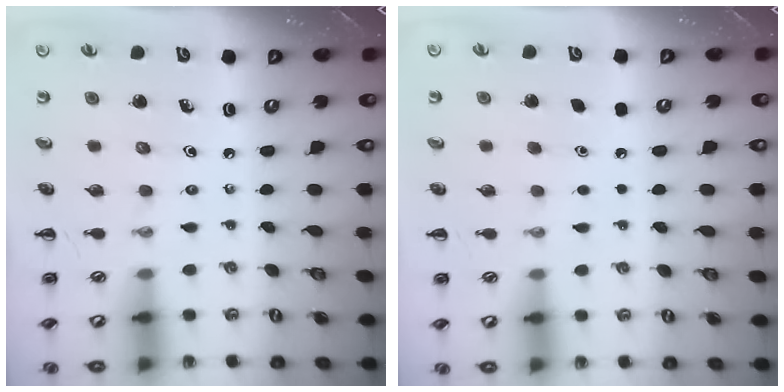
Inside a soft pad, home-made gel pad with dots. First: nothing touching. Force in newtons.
{"total": 1.8, "press": 1.7, "slide": 0.1}